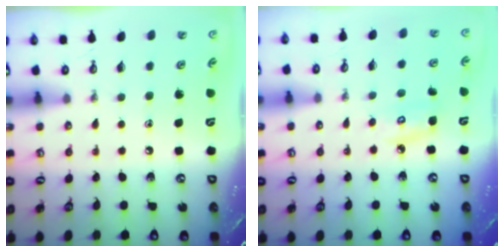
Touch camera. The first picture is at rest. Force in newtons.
{"total": 6.5, "press": 6.5, "slide": 0.6}